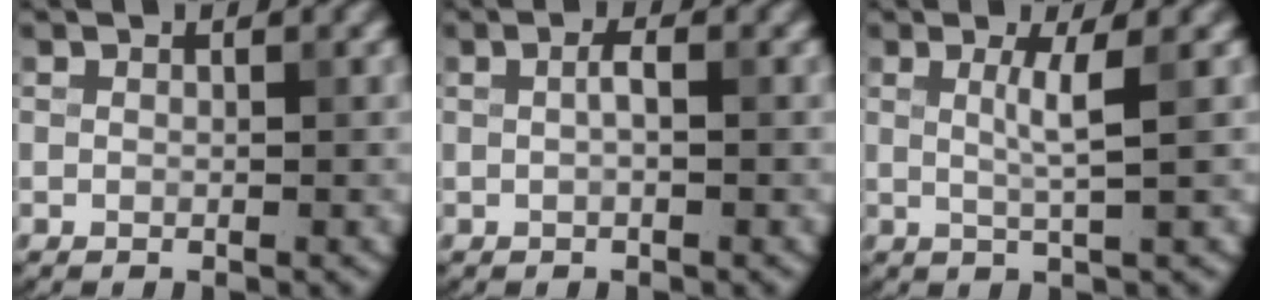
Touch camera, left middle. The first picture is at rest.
{"total": 0.9, "force": [0.1, 0.2, 0.9], "torque": [-0.021, 0.006, 0.002]}
{"total": 2.1, "force": [0.4, 0.0, 2.1], "torque": [-0.041, 0.000, 0.007]}